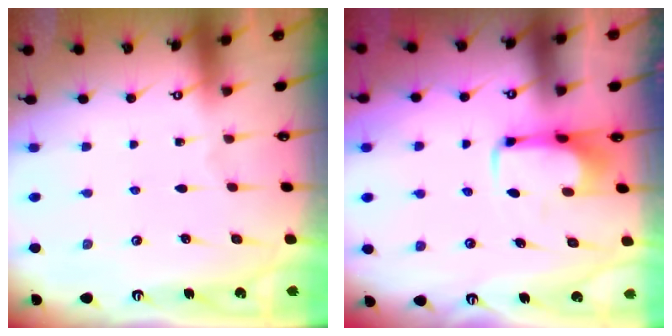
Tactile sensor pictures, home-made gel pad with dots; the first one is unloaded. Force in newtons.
{"total": 4.8, "press": 4.7, "slide": 1.2}